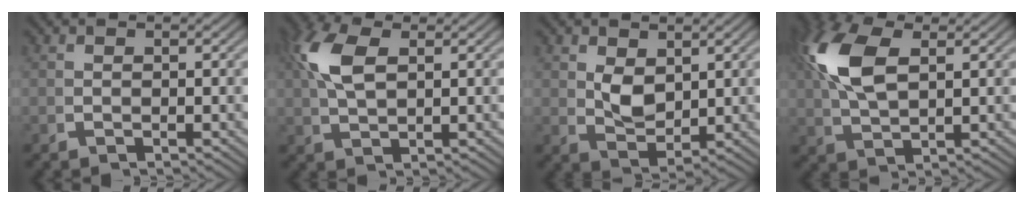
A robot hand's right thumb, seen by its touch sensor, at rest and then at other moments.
{"total": 4.0, "force": [2.0, 1.5, 3.1], "torque": [-0.071, 0.004, 0.047]}
{"total": 3.4, "force": [1.4, 1.8, 2.5], "torque": [-0.051, -0.019, 0.039]}
{"total": 5.8, "force": [2.4, 2.6, 4.6], "torque": [-0.106, 0.000, 0.058]}